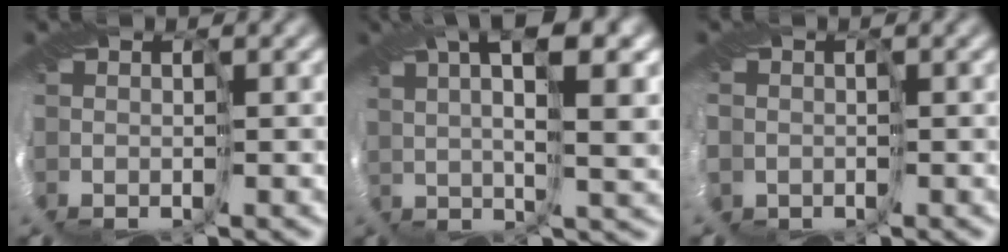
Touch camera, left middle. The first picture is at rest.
{"total": 7.6, "force": [3.7, 1.7, 6.5], "torque": [-0.086, 0.019, 0.057]}
{"total": 7.1, "force": [-0.3, 6.6, 2.7], "torque": [-0.081, -0.011, -0.030]}